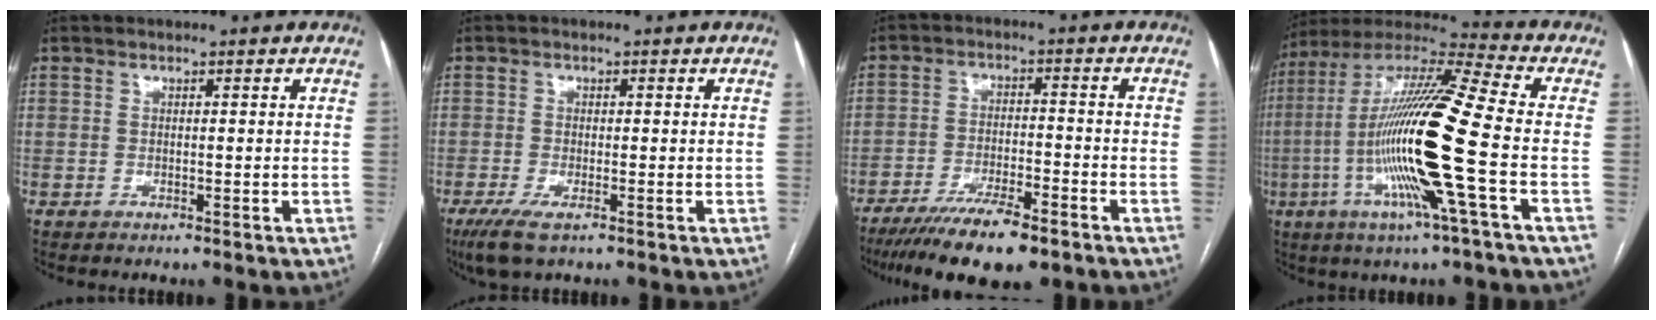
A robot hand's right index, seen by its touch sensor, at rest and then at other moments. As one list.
[{"total": 4.2, "force": [-2.4, 1.0, 3.3], "torque": [-0.070, -0.010, -0.041]}, {"total": 11.7, "force": [-8.6, 2.6, 7.5], "torque": [-0.121, -0.022, -0.143]}, {"total": 20.4, "force": [-4.3, -0.3, 20.0], "torque": [-0.406, -0.015, -0.098]}]